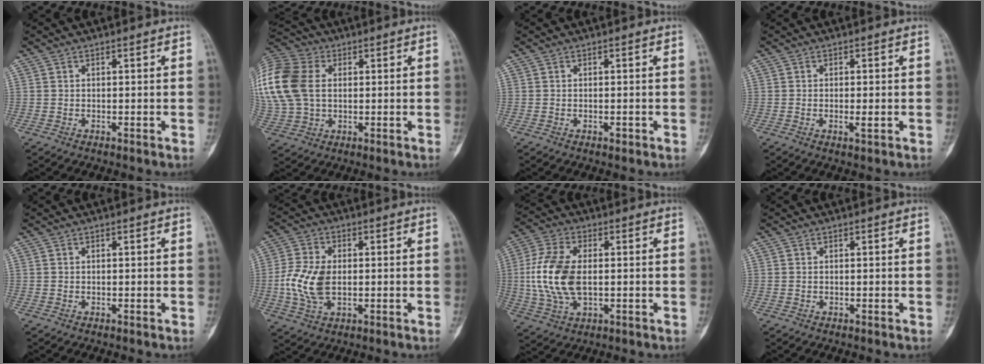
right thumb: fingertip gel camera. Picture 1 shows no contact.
{"total": 21.4, "force": [4.0, 15.4, 14.3], "torque": [-0.358, 0.033, 0.082]}
{"total": 0.8, "force": [-0.3, 0.4, 0.6], "torque": [-0.010, 0.001, -0.004]}
{"total": 1.8, "force": [-0.3, 0.5, 1.7], "torque": [-0.033, -0.005, -0.006]}
{"total": 0.0}
{"total": 10.0, "force": [-0.5, 6.1, 7.9], "torque": [-0.168, 0.005, -0.009]}
{"total": 15.7, "force": [0.0, 8.4, 13.2], "torque": [-0.297, 0.003, 0.002]}
{"total": 0.0}